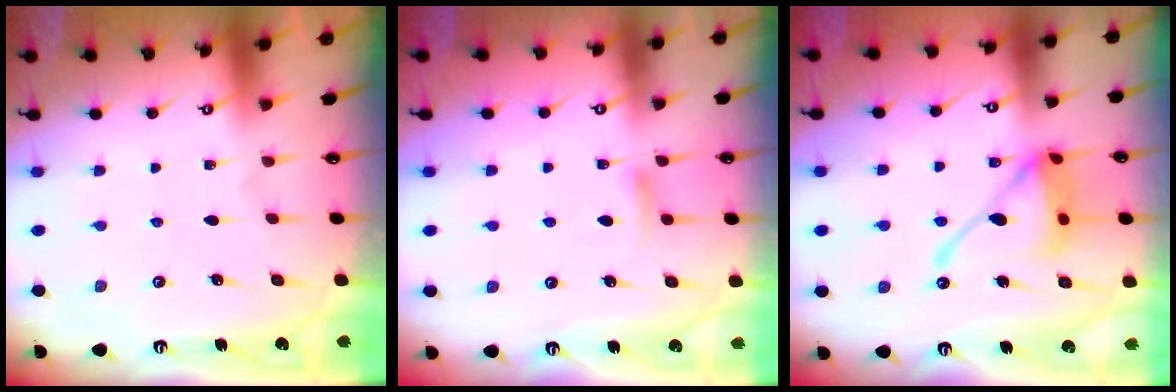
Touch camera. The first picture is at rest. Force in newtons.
{"total": 6.1, "press": 6.0, "slide": 0.8}
{"total": 15.0, "press": 14.9, "slide": 1.7}